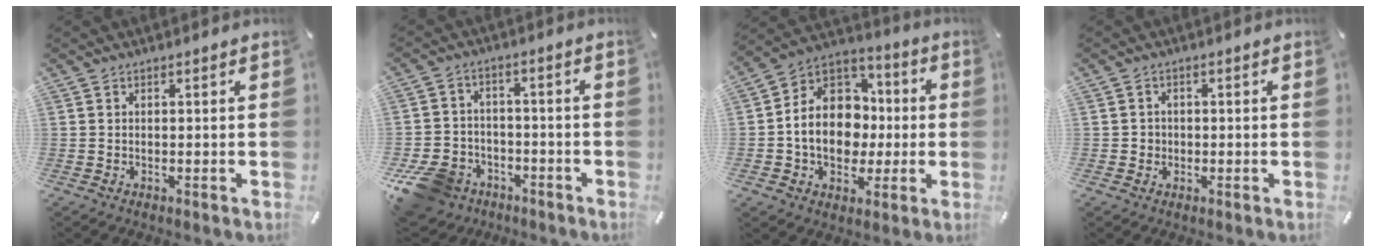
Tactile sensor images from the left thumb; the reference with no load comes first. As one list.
[{"total": 11.4, "force": [-6.6, 8.5, 3.8], "torque": [-0.089, 0.050, -0.115]}, {"total": 15.1, "force": [-1.6, 12.8, 7.8], "torque": [-0.152, 0.006, -0.025]}, {"total": 2.1, "force": [-0.3, 2.0, 0.4], "torque": [-0.008, 0.007, -0.010]}]